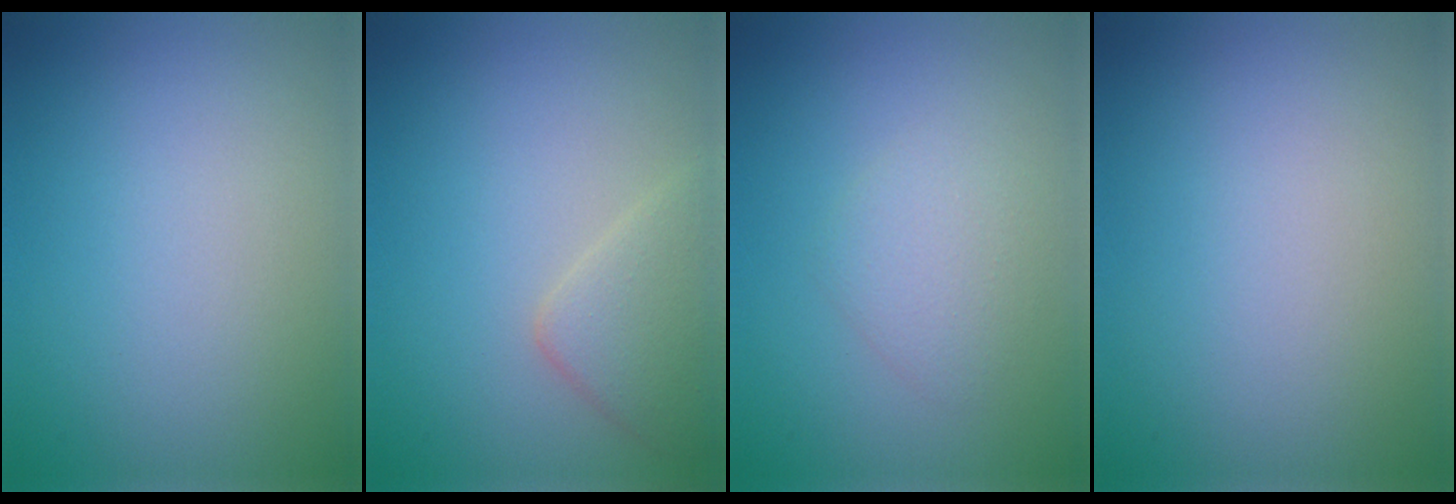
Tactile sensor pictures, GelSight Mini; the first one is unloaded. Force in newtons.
{"total": 3.2, "press": 3.2, "slide": 0.1}
{"total": 2.1, "press": 2.1, "slide": 0.1}
{"total": 0.0}